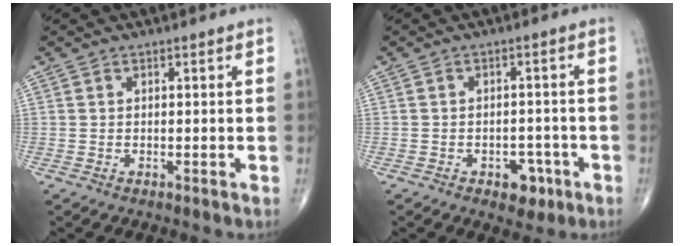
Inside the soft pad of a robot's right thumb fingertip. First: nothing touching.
{"total": 4.8, "force": [-2.4, 3.1, 2.8], "torque": [-0.013, 0.017, -0.029]}